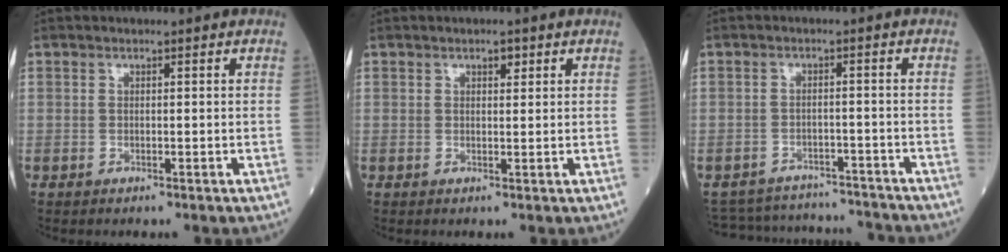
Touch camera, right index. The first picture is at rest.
{"total": 1.4, "force": [0.8, 0.6, 0.9], "torque": [-0.013, 0.000, 0.011]}
{"total": 12.6, "force": [-12.1, 3.1, 1.7], "torque": [-0.033, 0.018, -0.160]}